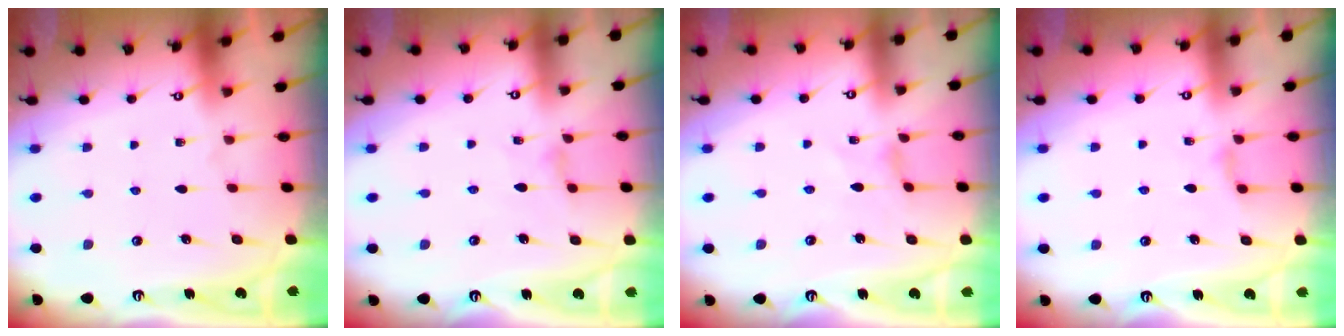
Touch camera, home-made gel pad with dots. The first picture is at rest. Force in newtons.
{"total": 1.2, "press": 1.2, "slide": 0.3}
{"total": 0.0}
{"total": 3.8, "press": 3.8, "slide": 0.5}